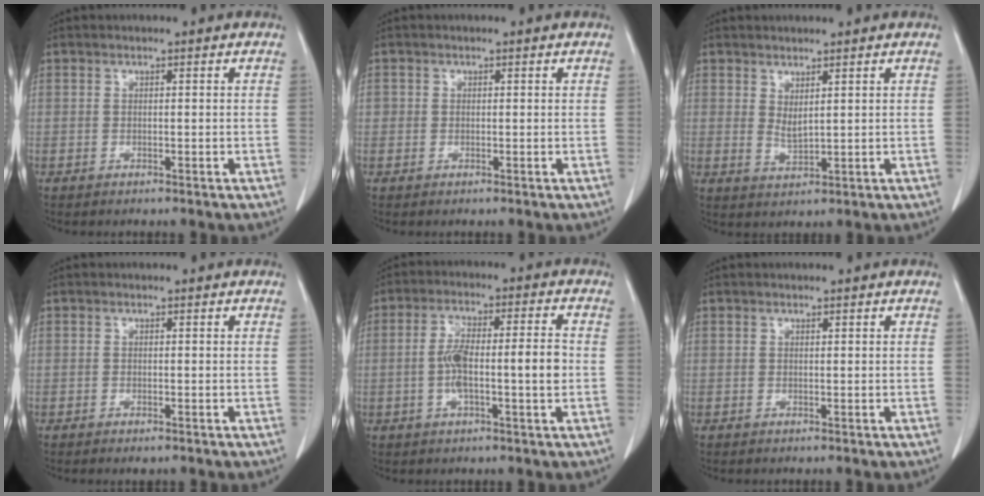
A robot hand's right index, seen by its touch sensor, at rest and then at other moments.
{"total": 0.9, "force": [0.0, 0.9, 0.1], "torque": [0.007, 0.004, -0.001]}
{"total": 2.3, "force": [1.1, 0.6, 1.9], "torque": [-0.039, -0.008, 0.029]}
{"total": 1.0, "force": [-0.7, 0.3, 0.6], "torque": [-0.009, -0.002, -0.006]}
{"total": 8.8, "force": [-1.0, 1.5, 8.6], "torque": [-0.160, 0.018, -0.020]}
{"total": 0.0}